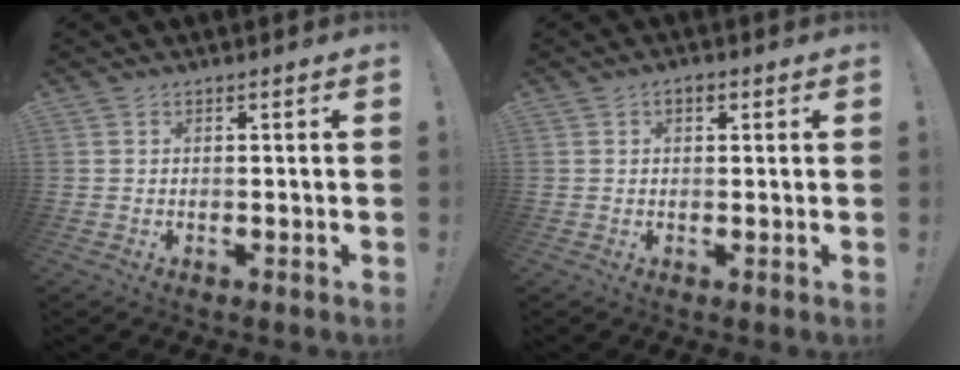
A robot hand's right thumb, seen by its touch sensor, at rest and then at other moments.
{"total": 1.9, "force": [0.8, 1.1, 1.3], "torque": [-0.027, 0.004, 0.015]}